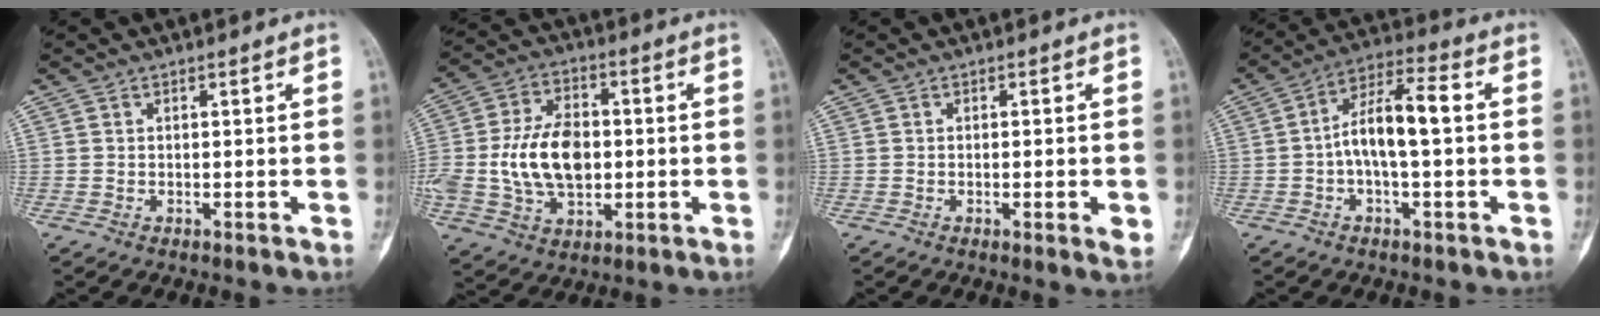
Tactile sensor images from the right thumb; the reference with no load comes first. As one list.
[{"total": 15.1, "force": [-0.5, 9.9, 11.4], "torque": [-0.196, 0.012, -0.002]}, {"total": 3.1, "force": [-0.6, 0.6, 3.0], "torque": [-0.048, -0.007, -0.009]}, {"total": 10.2, "force": [-0.1, 2.7, 9.8], "torque": [-0.194, 0.034, -0.007]}]